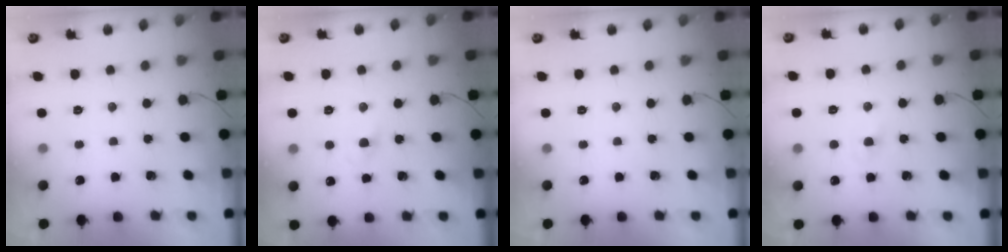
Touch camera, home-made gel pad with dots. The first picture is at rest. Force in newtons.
{"total": 3.8, "press": 3.6, "slide": 1.2}
{"total": 0.0}
{"total": 0.0}